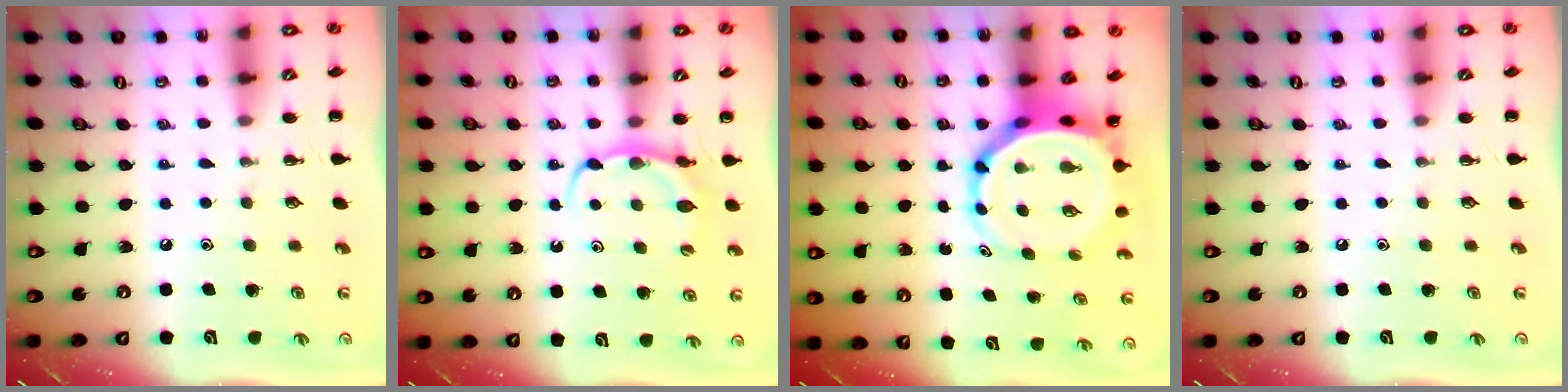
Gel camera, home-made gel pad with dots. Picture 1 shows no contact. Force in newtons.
{"total": 6.5, "press": 6.5, "slide": 0.3}
{"total": 7.0, "press": 6.7, "slide": 2.1}
{"total": 0.0}